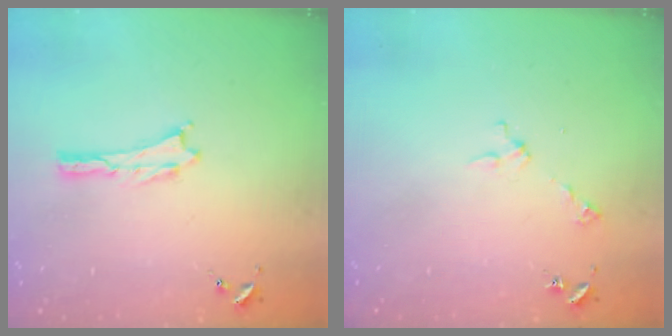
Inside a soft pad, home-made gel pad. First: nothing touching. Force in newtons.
{"total": 2.9, "press": 2.9, "slide": 0.2}